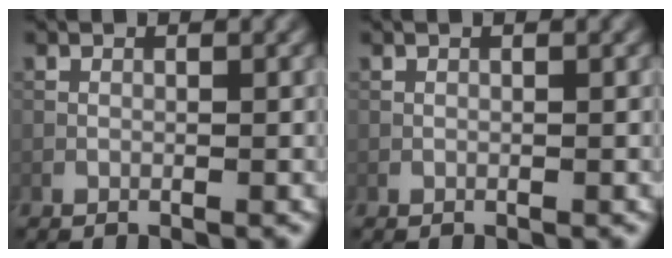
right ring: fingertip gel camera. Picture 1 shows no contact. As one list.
[{"total": 0.0}]